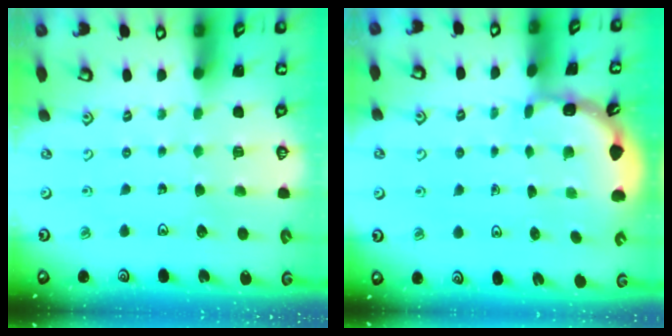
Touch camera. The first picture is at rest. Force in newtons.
{"total": 2.2, "press": 2.2, "slide": 0.1}